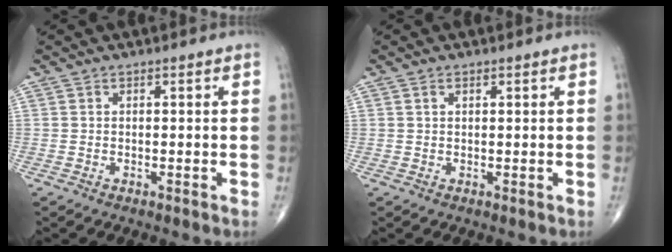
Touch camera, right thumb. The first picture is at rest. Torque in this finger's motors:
{"motor_torque": [-0.21, 0.16, 0.01, 0.01, 0.02]}